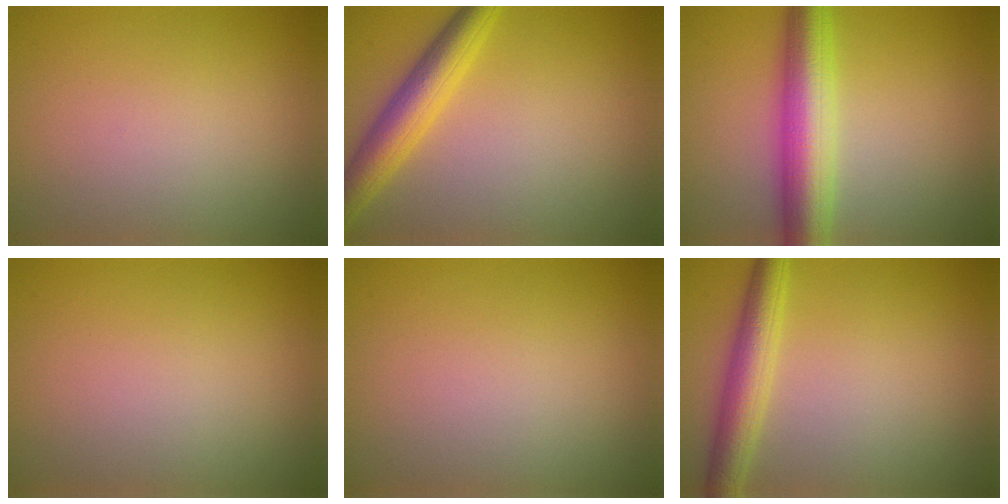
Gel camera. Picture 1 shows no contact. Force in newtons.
{"total": 4.8, "press": 4.8, "slide": 0.1}
{"total": 7.5, "press": 7.5, "slide": 0.1}
{"total": 0.0}
{"total": 0.0}
{"total": 4.2, "press": 4.2, "slide": 0.1}